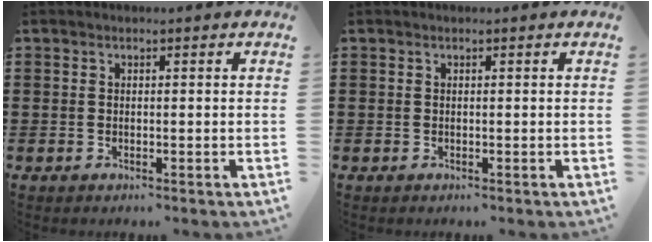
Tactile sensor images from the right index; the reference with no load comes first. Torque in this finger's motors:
{"motor_torque": [-0.33, 0.78, 0.02, 0.00]}